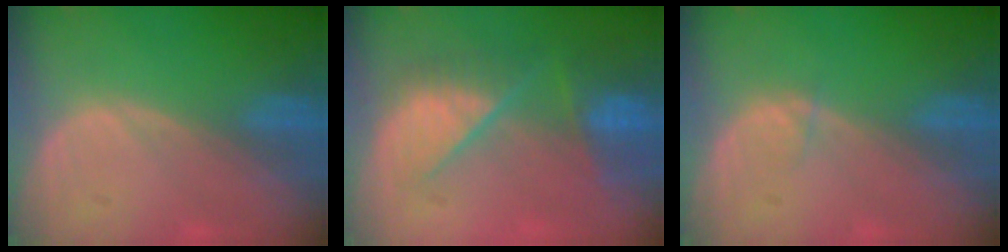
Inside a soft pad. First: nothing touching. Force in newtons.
{"total": 9.6, "press": 8.2, "slide": 5.1}
{"total": 0.8, "press": 0.8, "slide": 0.1}